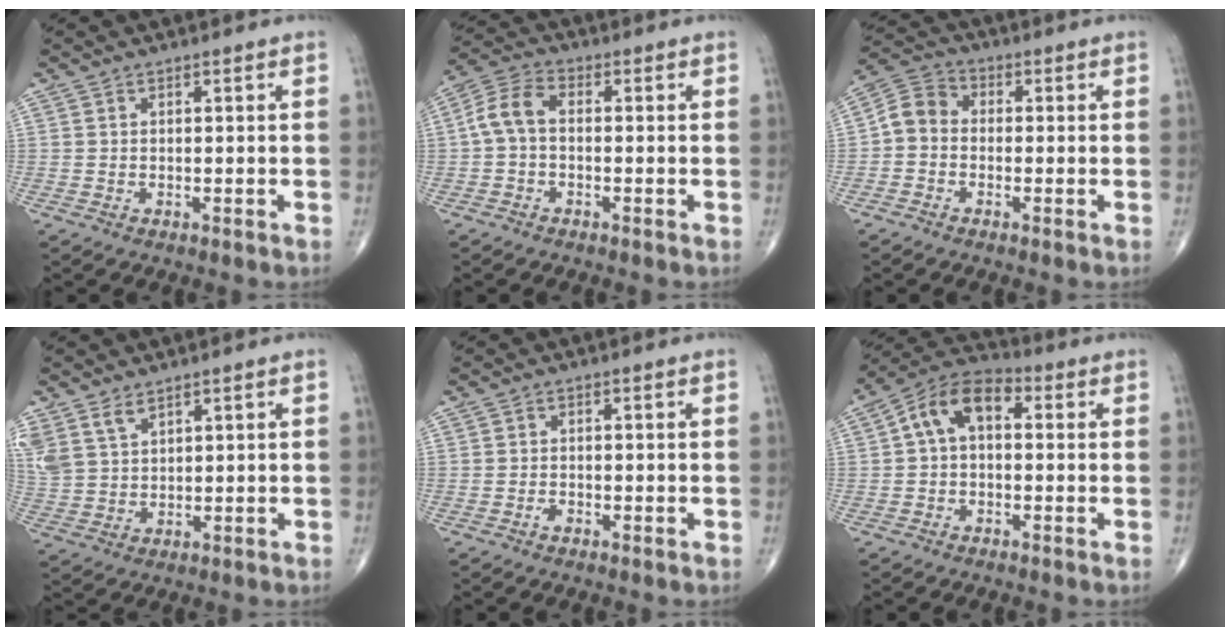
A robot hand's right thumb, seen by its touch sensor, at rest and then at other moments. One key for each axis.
{"total": 6.1, "fx": -0.4, "fy": 3.6, "fz": 4.8, "tx": -0.100, "ty": 0.022, "tz": -0.019}
{"total": 5.9, "fx": -0.9, "fy": 4.8, "fz": 3.3, "tx": -0.046, "ty": 0.020, "tz": -0.037}
{"total": 6.9, "fx": 4.5, "fy": 3.7, "fz": 3.7, "tx": -0.078, "ty": -0.011, "tz": 0.104}
{"total": 1.0, "fx": -0.6, "fy": 0.5, "fz": 0.6, "tx": -0.009, "ty": 0.001, "tz": -0.014}
{"total": 9.6, "fx": 1.3, "fy": 6.0, "fz": 7.4, "tx": -0.121, "ty": 0.032, "tz": 0.007}